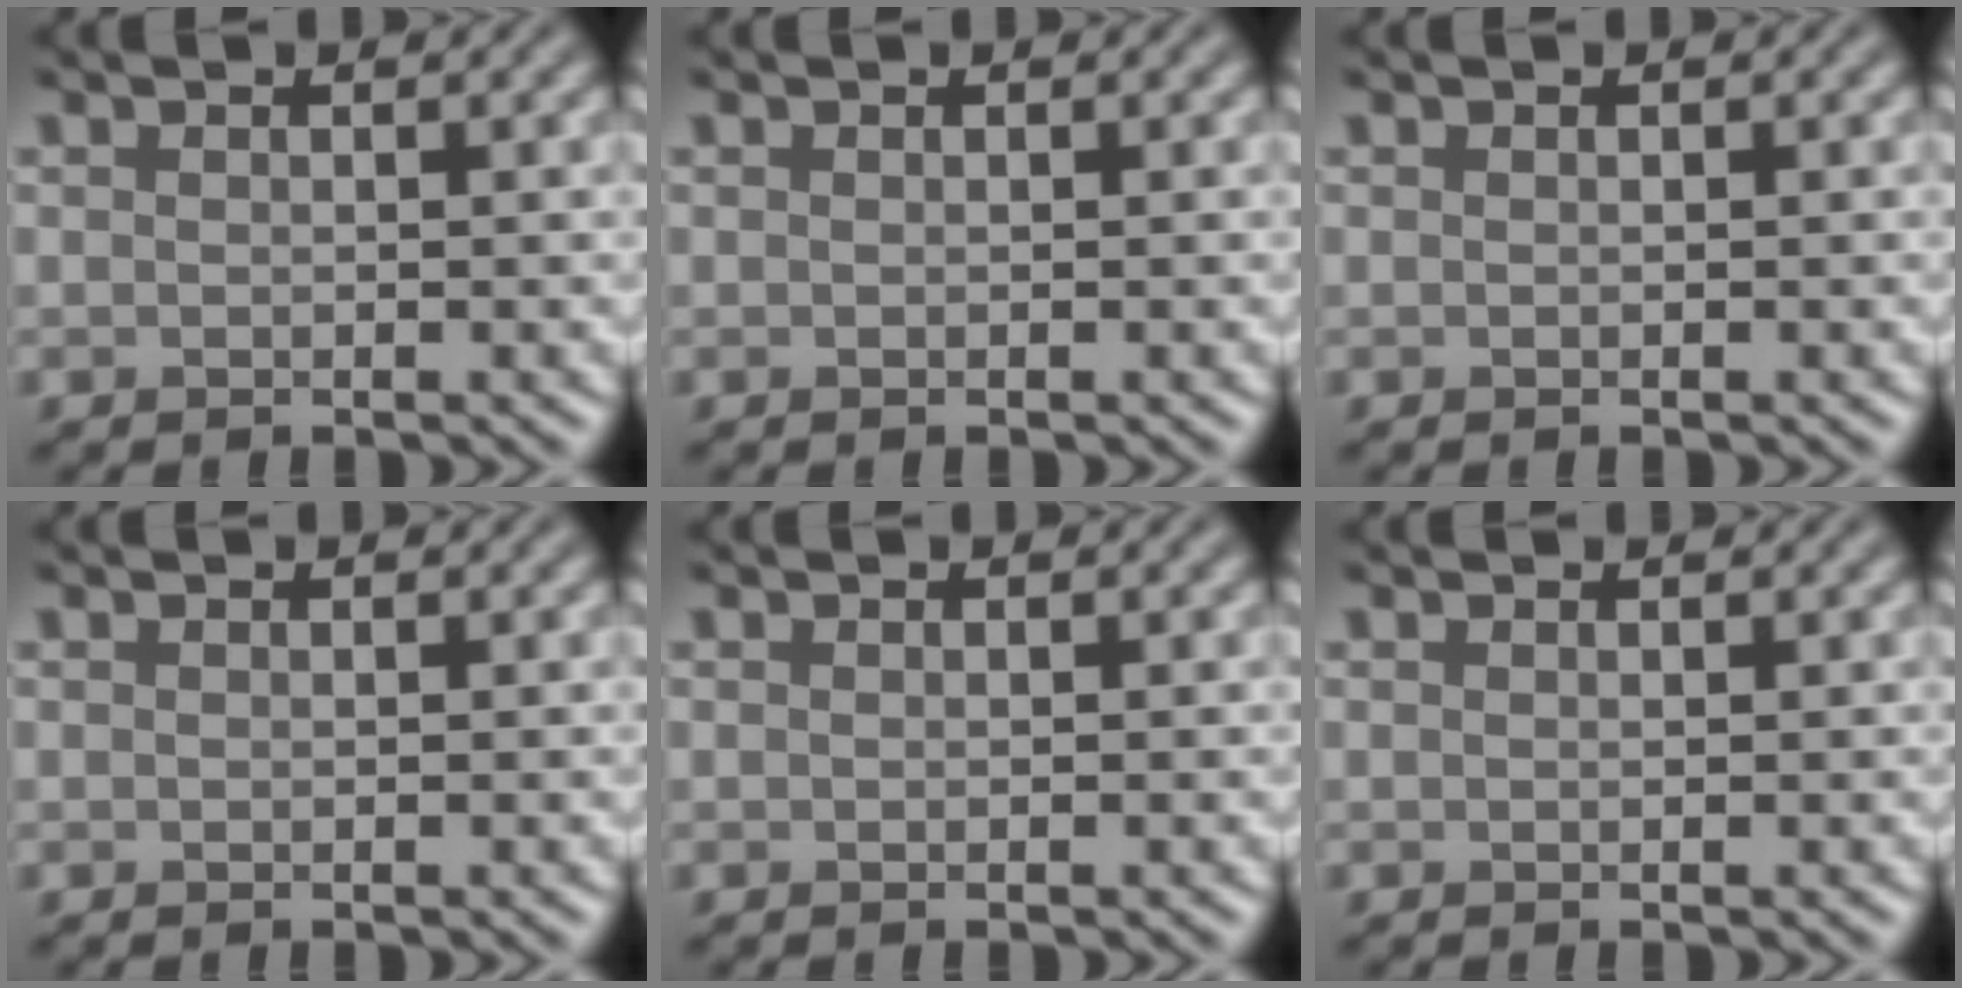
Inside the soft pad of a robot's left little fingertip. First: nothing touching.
{"total": 0.0}
{"total": 0.0}
{"total": 0.0}
{"total": 0.0}
{"total": 0.6, "force": [0.6, 0.0, 0.1], "torque": [-0.002, -0.002, 0.006]}